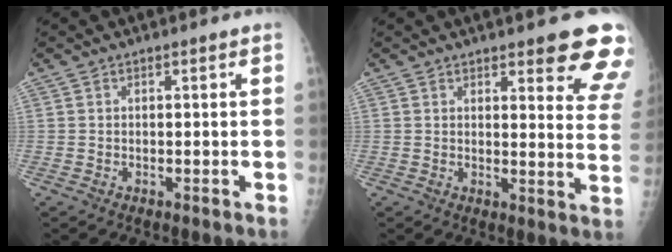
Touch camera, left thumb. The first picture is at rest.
{"total": 12.0, "force": [9.0, 3.2, 7.2], "torque": [-0.039, -0.051, 0.089]}